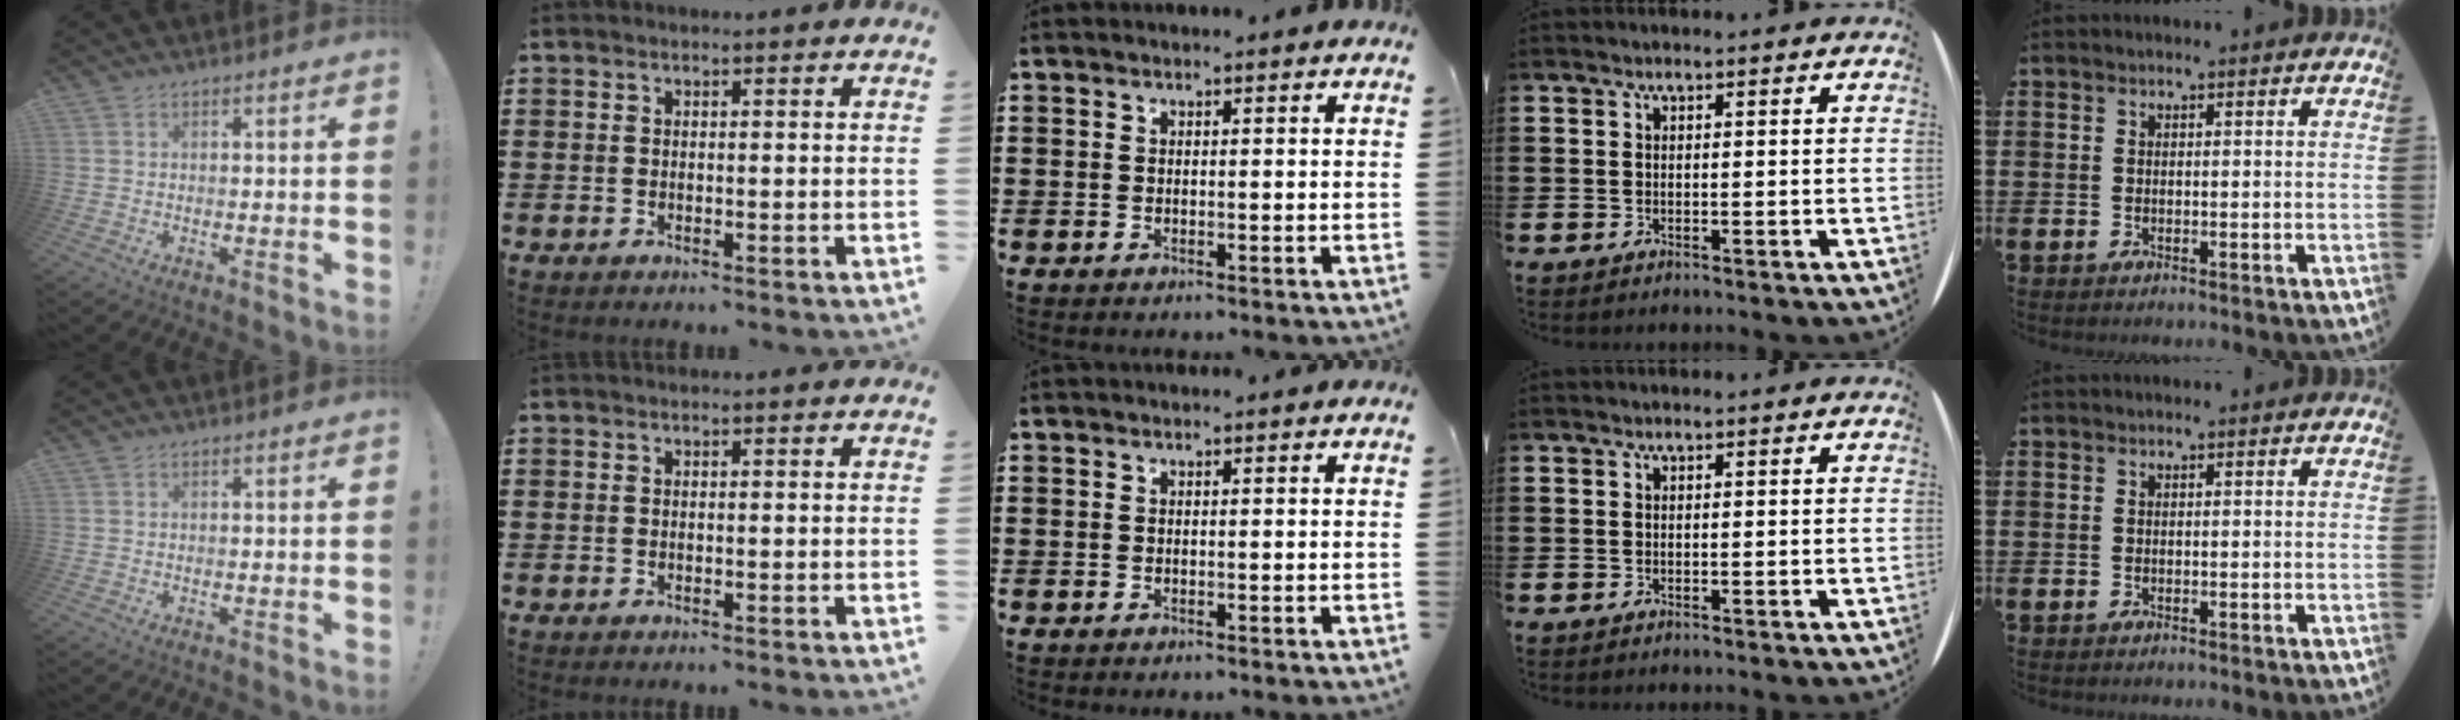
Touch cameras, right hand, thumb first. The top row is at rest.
{}